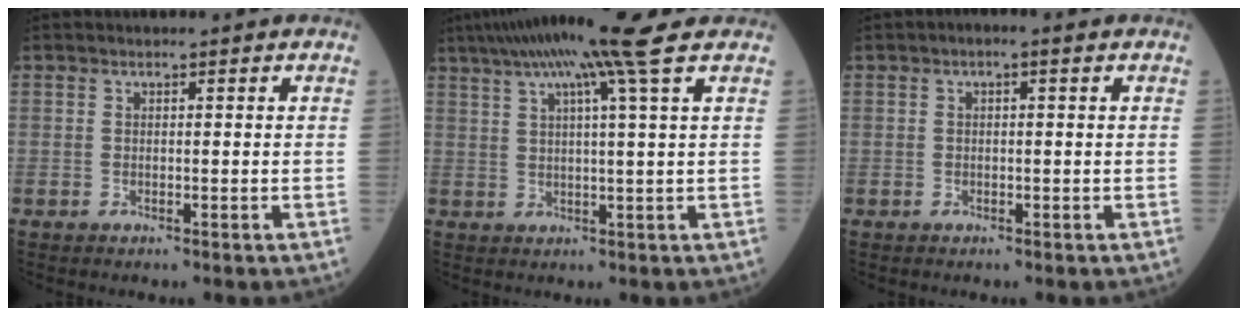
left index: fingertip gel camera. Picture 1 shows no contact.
{"total": 11.6, "force": [7.9, -1.6, 8.3], "torque": [-0.140, 0.024, 0.116]}
{"total": 1.4, "force": [0.5, 0.5, 1.2], "torque": [-0.021, 0.007, 0.003]}